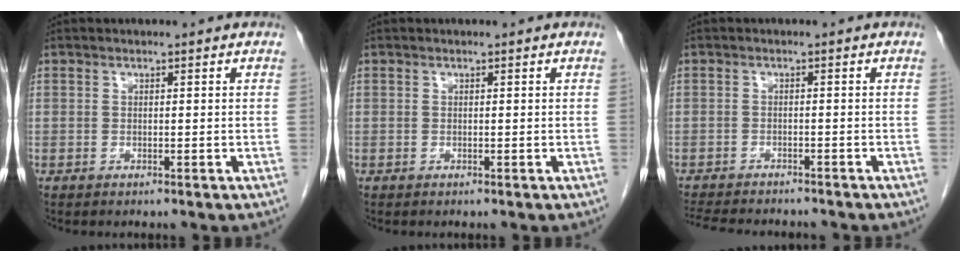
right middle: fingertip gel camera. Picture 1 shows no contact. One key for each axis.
{"total": 0.0}
{"total": 10.7, "fx": -9.6, "fy": 2.4, "fz": 4.0, "tx": -0.074, "ty": -0.009, "tz": -0.133}